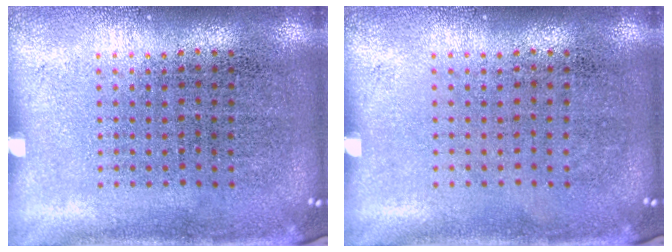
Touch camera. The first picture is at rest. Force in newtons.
{"total": 0.0}